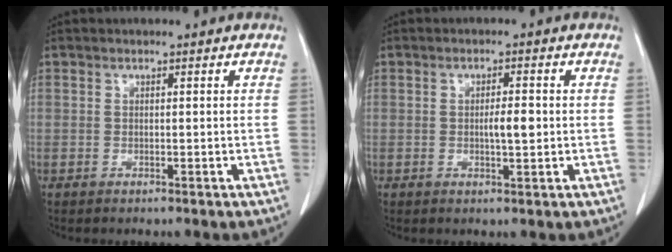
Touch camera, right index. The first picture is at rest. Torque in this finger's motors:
{"motor_torque": [0.38, -0.17, 0.25, 0.06]}